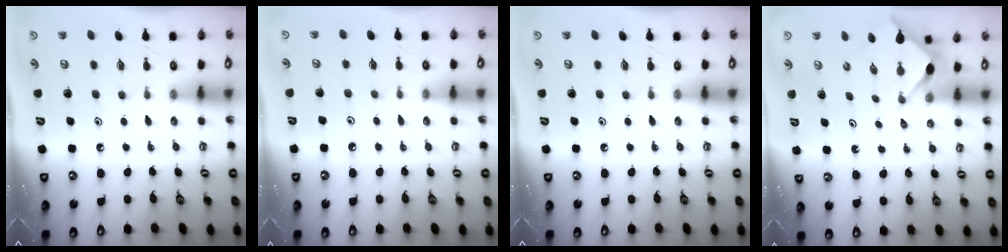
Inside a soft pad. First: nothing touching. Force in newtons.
{"total": 3.0, "press": 2.9, "slide": 0.4}
{"total": 0.0}
{"total": 2.6, "press": 2.6, "slide": 0.4}